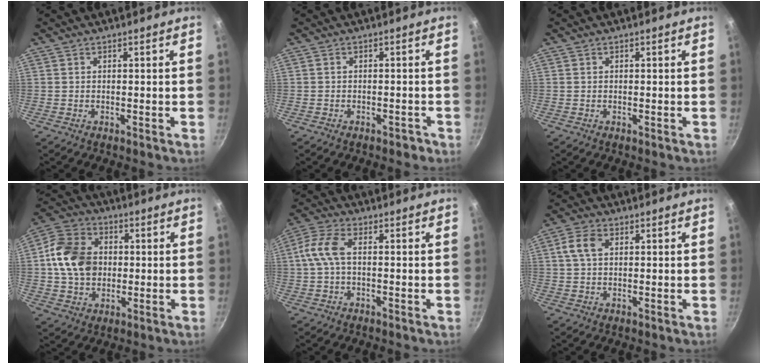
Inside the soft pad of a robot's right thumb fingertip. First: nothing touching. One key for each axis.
{"total": 1.7, "fx": -1.2, "fy": 1.0, "fz": 0.6, "tx": 0.002, "ty": 0.022, "tz": -0.005}
{"total": 0.0}
{"total": 13.7, "fx": 0.9, "fy": 10.7, "fz": 8.5, "tx": -0.130, "ty": 0.012, "tz": 0.005}
{"total": 6.6, "fx": 0.1, "fy": 3.4, "fz": 5.7, "tx": -0.135, "ty": 0.022, "tz": -0.007}
{"total": 4.8, "fx": 1.3, "fy": 2.9, "fz": 3.6, "tx": -0.073, "ty": 0.011, "tz": 0.021}